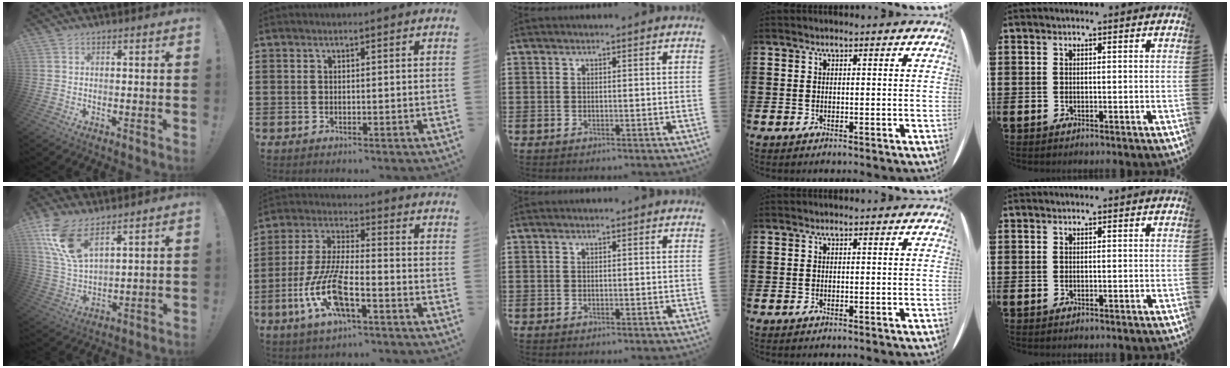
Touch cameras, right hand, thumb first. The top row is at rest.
{"thumb": {"total": 13.2, "force": [8.5, 5.5, 8.5], "torque": [-0.189, -0.041, 0.160]}, "index": {"total": 11.0, "force": [-4.8, 3.2, 9.3], "torque": [-0.212, -0.008, -0.093]}}